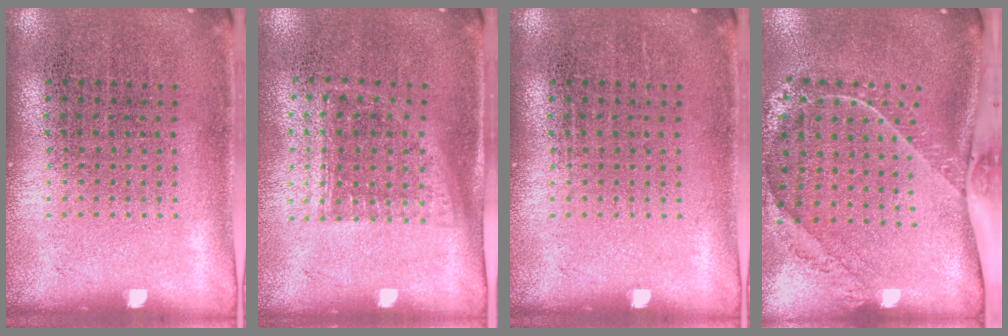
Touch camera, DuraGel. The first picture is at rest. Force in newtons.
{"total": 1.1, "press": 0.8, "slide": 0.8}
{"total": 0.0}
{"total": 2.4, "press": 1.7, "slide": 1.8}